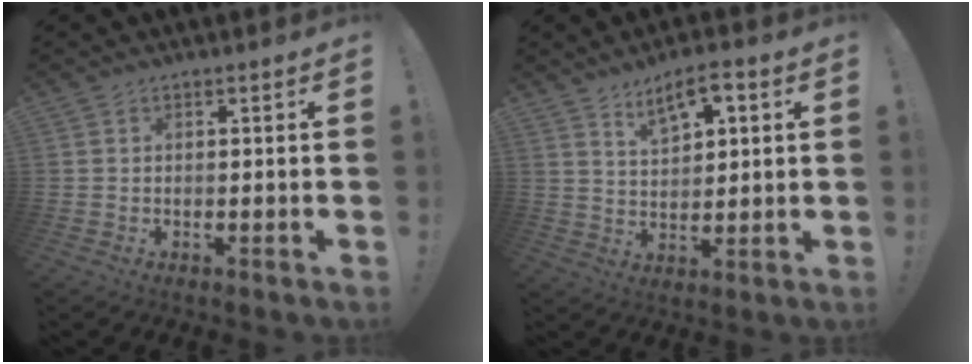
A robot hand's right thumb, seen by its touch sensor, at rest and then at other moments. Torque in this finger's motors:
{"motor_torque": [0.02, 0.03, 0.23, 0.16, 0.05]}